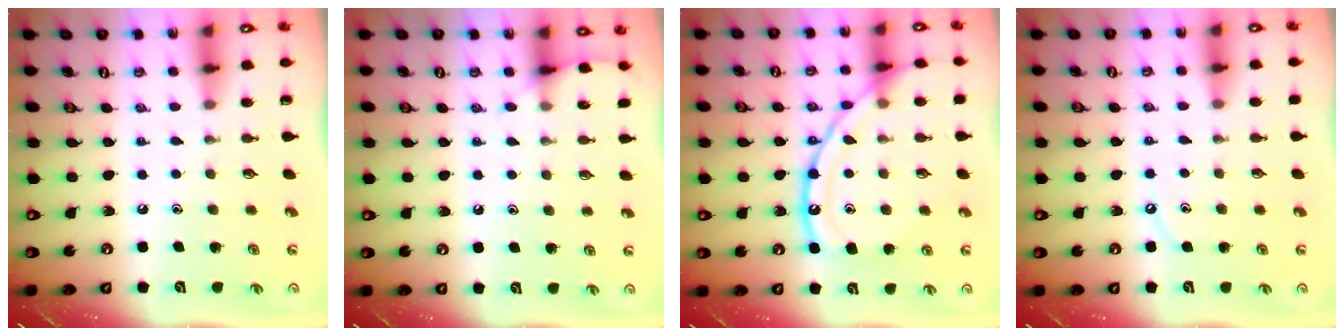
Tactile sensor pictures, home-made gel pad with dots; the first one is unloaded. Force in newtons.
{"total": 5.8, "press": 5.8, "slide": 0.7}
{"total": 15.4, "press": 15.4, "slide": 1.1}
{"total": 3.3, "press": 3.3, "slide": 0.5}